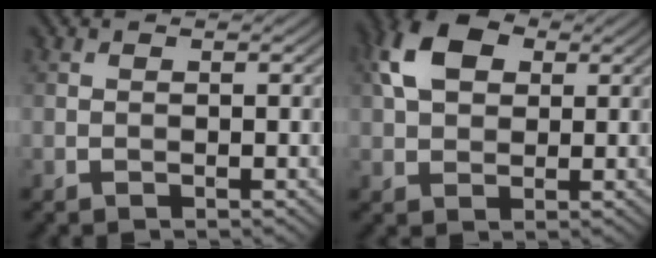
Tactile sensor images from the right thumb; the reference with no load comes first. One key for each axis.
{"total": 7.2, "fx": 2.3, "fy": 4.9, "fz": 4.8, "tx": -0.111, "ty": 0.016, "tz": 0.036}